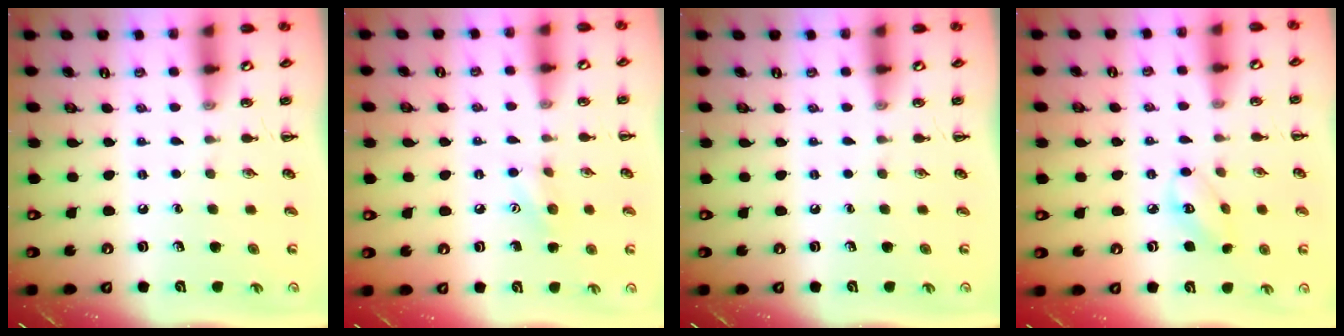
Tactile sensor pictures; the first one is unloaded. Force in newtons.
{"total": 7.6, "press": 7.4, "slide": 1.8}
{"total": 0.0}
{"total": 4.2, "press": 4.1, "slide": 0.8}